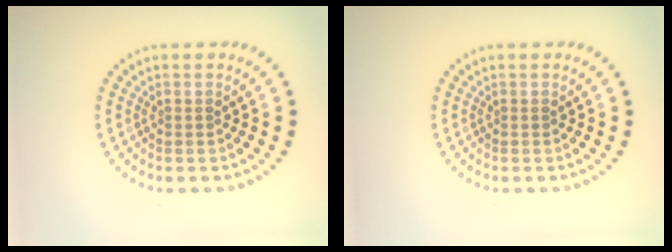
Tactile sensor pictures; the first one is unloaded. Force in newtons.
{"total": 0.0}